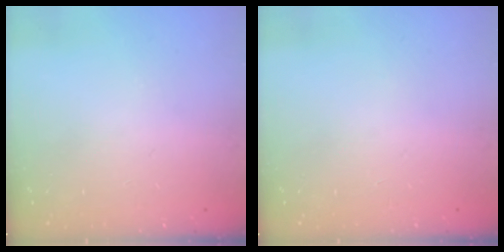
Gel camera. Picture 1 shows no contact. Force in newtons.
{"total": 0.0}